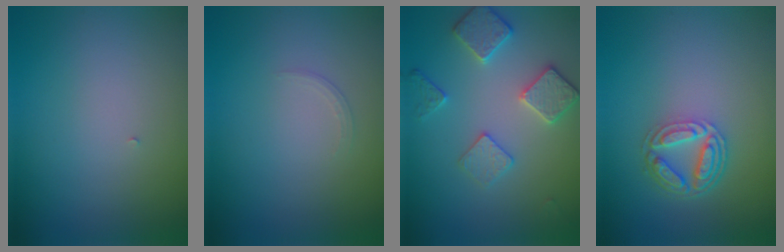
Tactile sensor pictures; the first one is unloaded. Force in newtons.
{"total": 0.7, "press": 0.7, "slide": 0.1}
{"total": 3.3, "press": 3.2, "slide": 0.6}
{"total": 4.1, "press": 3.2, "slide": 2.6}